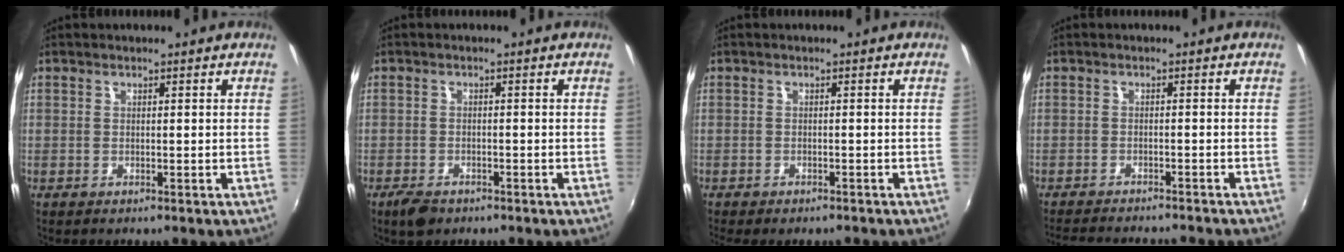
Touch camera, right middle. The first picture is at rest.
{"total": 3.7, "force": [-2.6, 1.9, 1.7], "torque": [-0.045, -0.009, -0.046]}
{"total": 3.8, "force": [-3.2, 1.2, 1.6], "torque": [-0.041, -0.020, -0.047]}
{"total": 9.9, "force": [-9.1, 1.1, 3.9], "torque": [-0.089, -0.013, -0.136]}